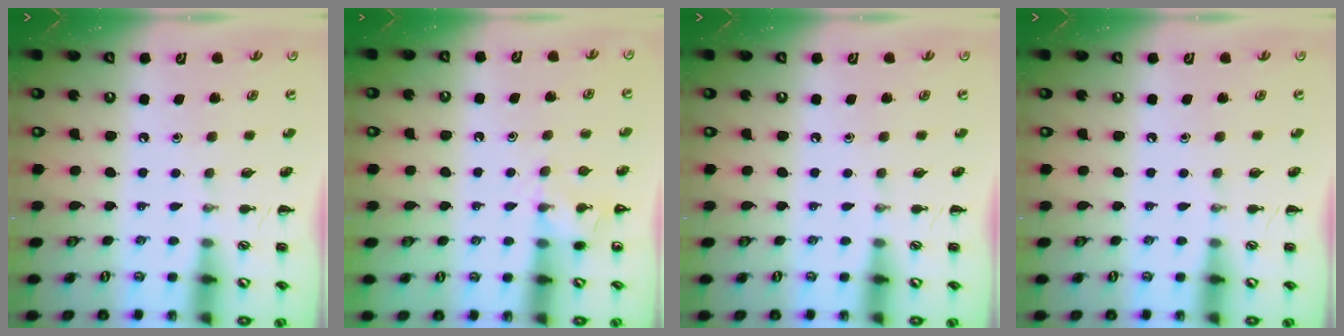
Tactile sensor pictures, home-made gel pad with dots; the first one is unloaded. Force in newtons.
{"total": 6.4, "press": 6.2, "slide": 1.4}
{"total": 0.0}
{"total": 0.0}